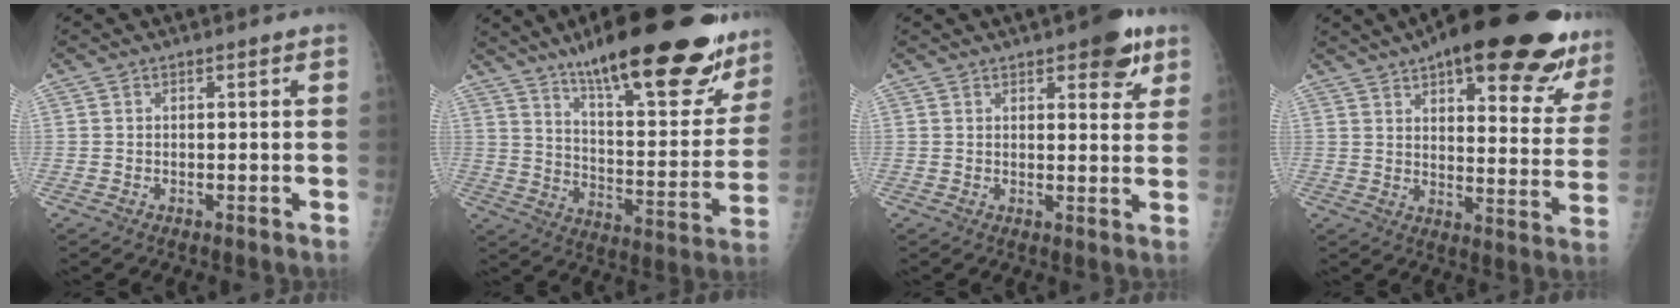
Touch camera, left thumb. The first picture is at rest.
{"total": 30.5, "force": [21.2, 8.2, 20.3], "torque": [-0.259, -0.078, 0.307]}
{"total": 7.3, "force": [4.2, 2.9, 5.2], "torque": [-0.042, -0.016, 0.048]}
{"total": 28.7, "force": [18.4, 9.0, 20.1], "torque": [-0.245, -0.046, 0.240]}